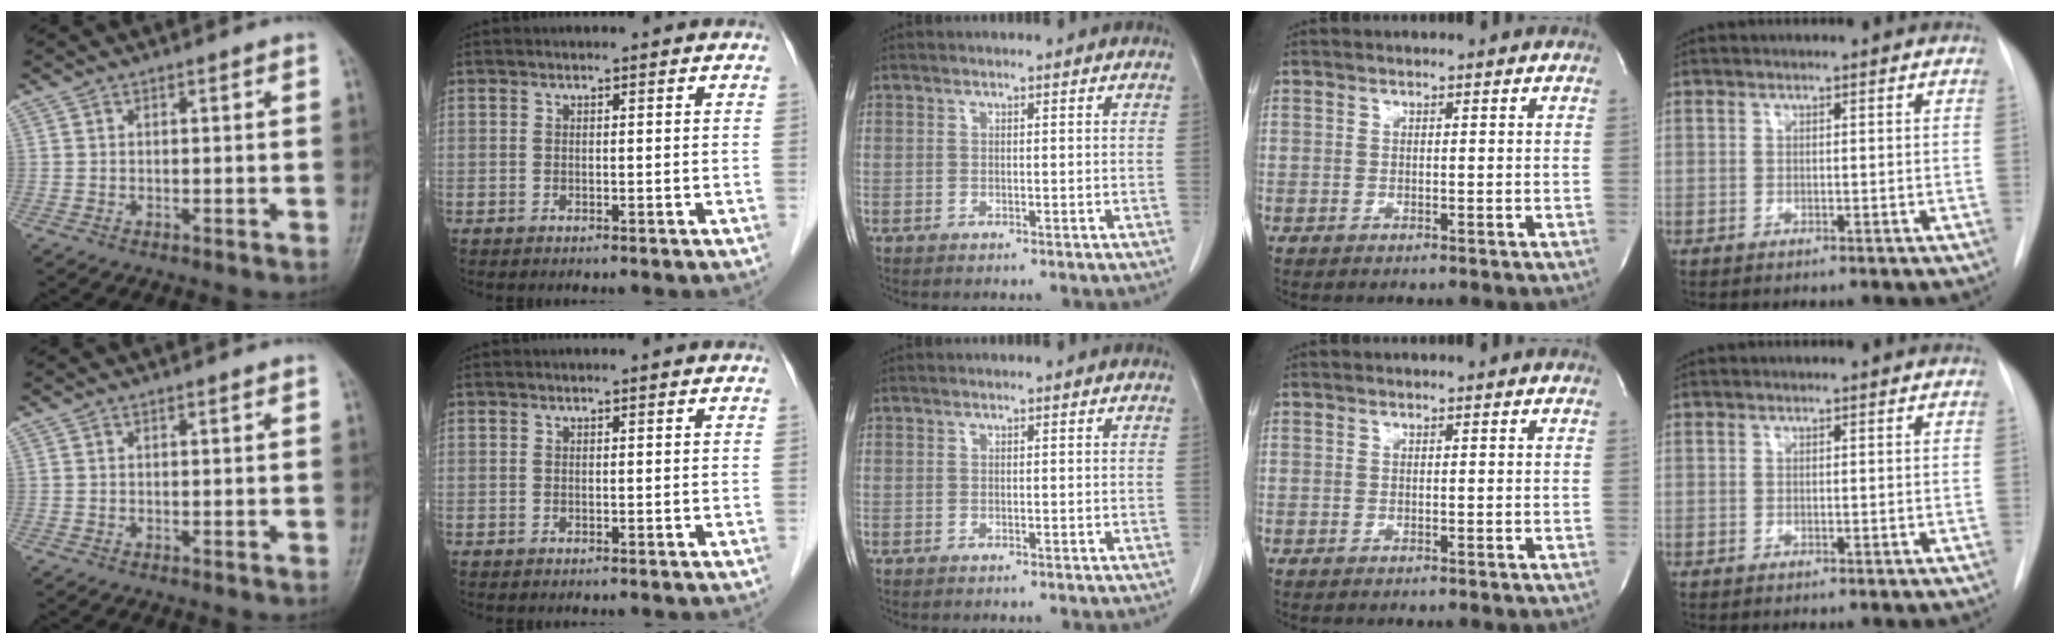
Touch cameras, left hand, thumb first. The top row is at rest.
{"index": {"total": 0.8, "force": [-0.7, 0.0, -0.2], "torque": [0.005, -0.006, -0.012]}}